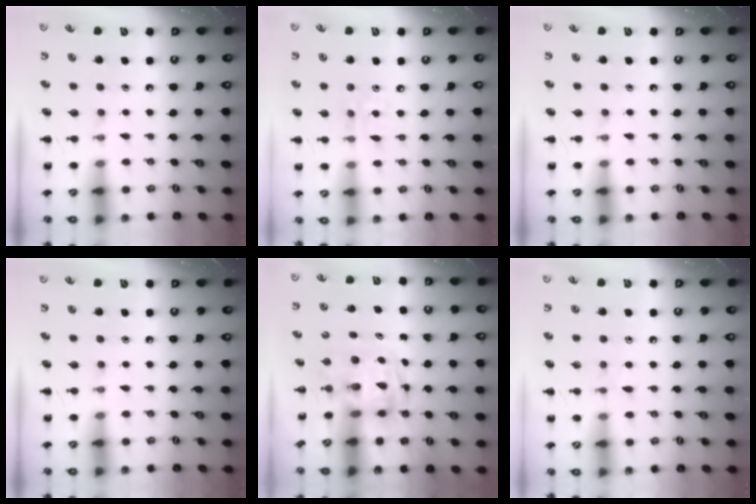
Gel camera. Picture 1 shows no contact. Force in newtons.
{"total": 2.6, "press": 2.5, "slide": 0.8}
{"total": 0.0}
{"total": 0.0}
{"total": 2.8, "press": 2.8, "slide": 0.5}
{"total": 5.1, "press": 4.6, "slide": 2.2}